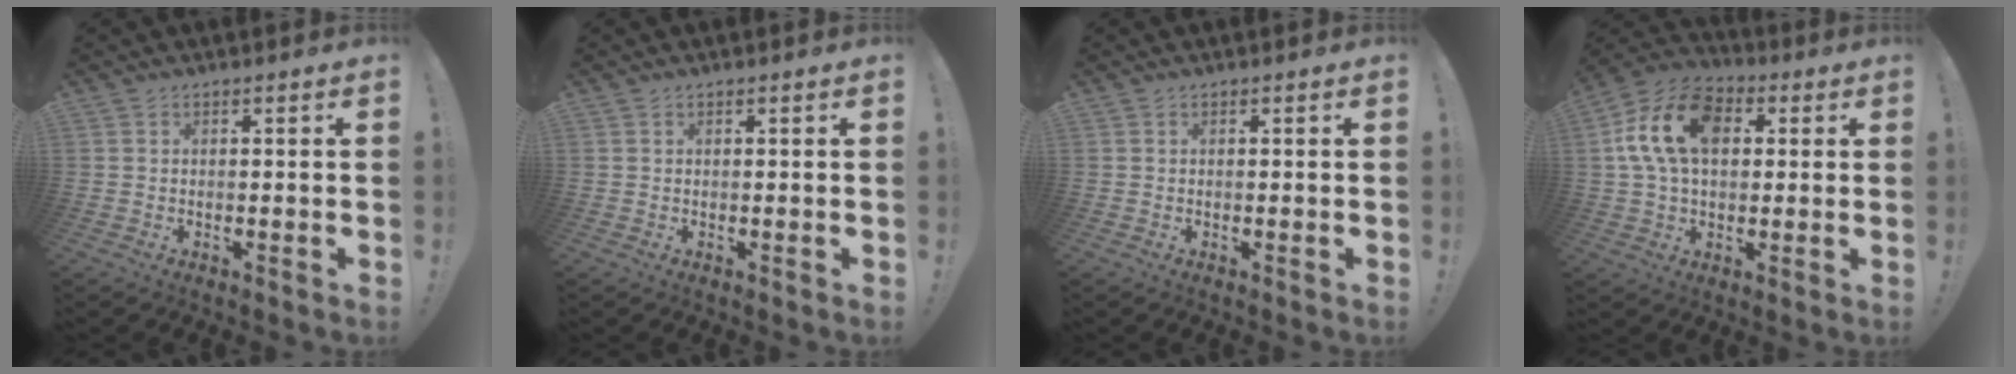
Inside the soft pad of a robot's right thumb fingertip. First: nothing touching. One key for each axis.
{"total": 0.0}
{"total": 0.0}
{"total": 17.1, "fx": 3.8, "fy": 11.3, "fz": 12.2, "tx": -0.231, "ty": 0.008, "tz": 0.070}